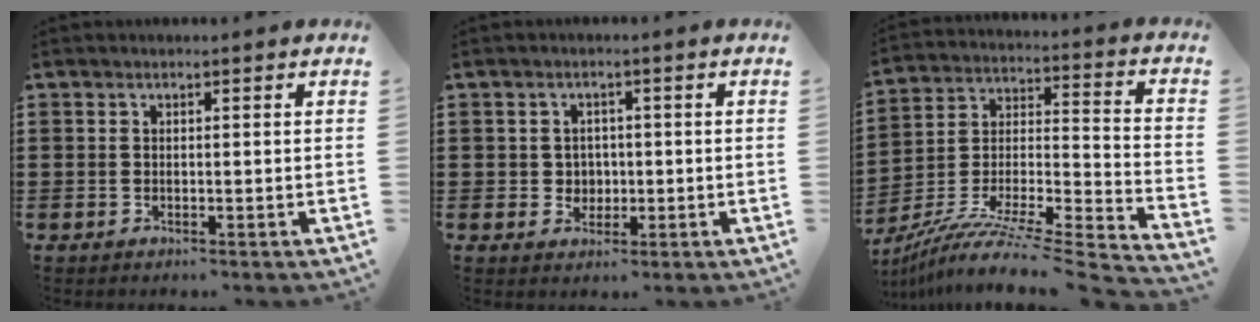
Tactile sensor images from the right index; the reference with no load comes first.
{"total": 2.6, "force": [0.0, 2.5, 0.5], "torque": [-0.014, 0.007, -0.007]}
{"total": 8.3, "force": [-6.8, 0.4, 4.8], "torque": [-0.090, -0.009, -0.141]}